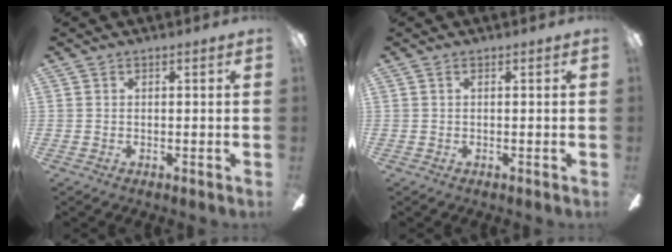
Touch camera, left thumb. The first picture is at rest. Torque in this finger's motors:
{"motor_torque": [0.00, 0.00, 0.01, -0.01, 0.00]}